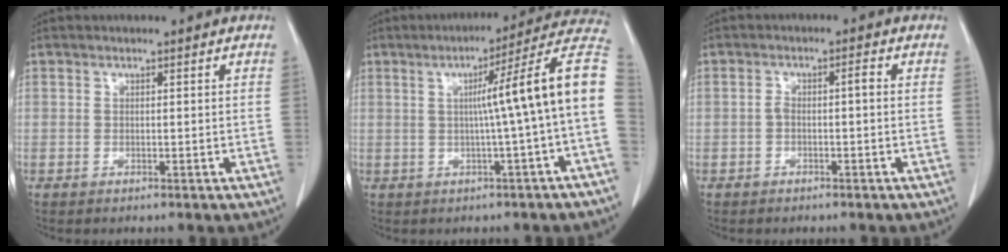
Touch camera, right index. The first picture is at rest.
{"total": 12.5, "force": [0.1, -1.9, 12.3], "torque": [-0.155, 0.025, -0.005]}
{"total": 2.2, "force": [-0.4, 0.6, 2.1], "torque": [-0.039, 0.011, -0.006]}